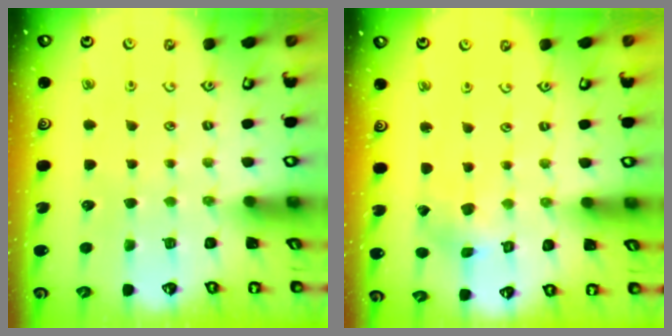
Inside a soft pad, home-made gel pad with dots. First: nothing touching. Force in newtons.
{"total": 1.4, "press": 1.4, "slide": 0.2}